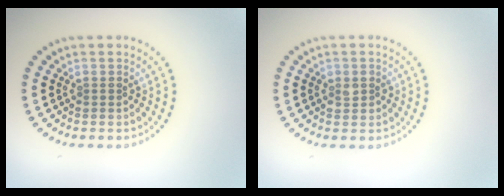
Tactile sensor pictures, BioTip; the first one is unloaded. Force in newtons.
{"total": 1.4, "press": 1.4, "slide": 0.2}